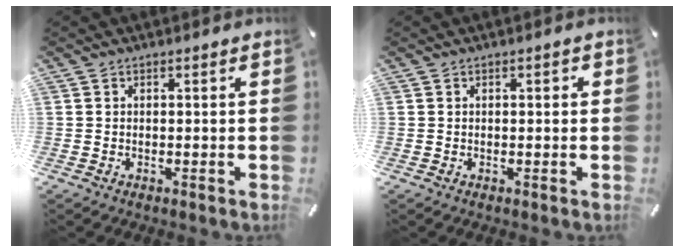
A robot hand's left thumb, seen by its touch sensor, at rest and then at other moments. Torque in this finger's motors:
{"motor_torque": [-0.12, -0.14, -0.04, 0.16, 0.02]}